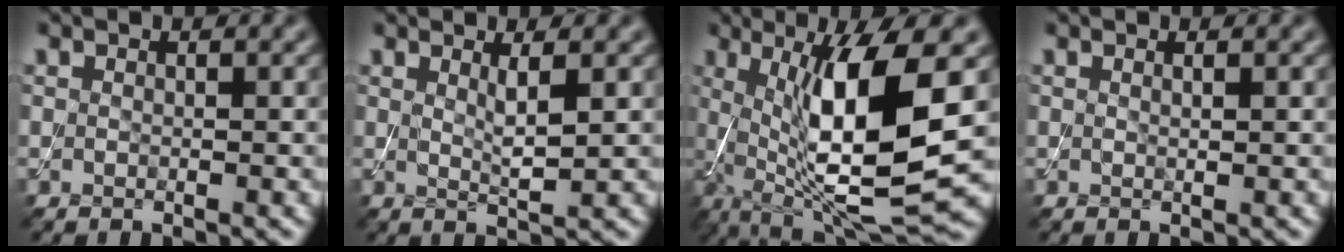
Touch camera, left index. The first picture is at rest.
{"total": 2.2, "force": [0.8, 0.4, 2.0], "torque": [-0.032, -0.007, 0.014]}
{"total": 12.3, "force": [0.8, 3.1, 11.9], "torque": [-0.201, -0.011, 0.022]}
{"total": 0.6, "force": [0.2, 0.2, 0.5], "torque": [-0.004, 0.001, 0.001]}